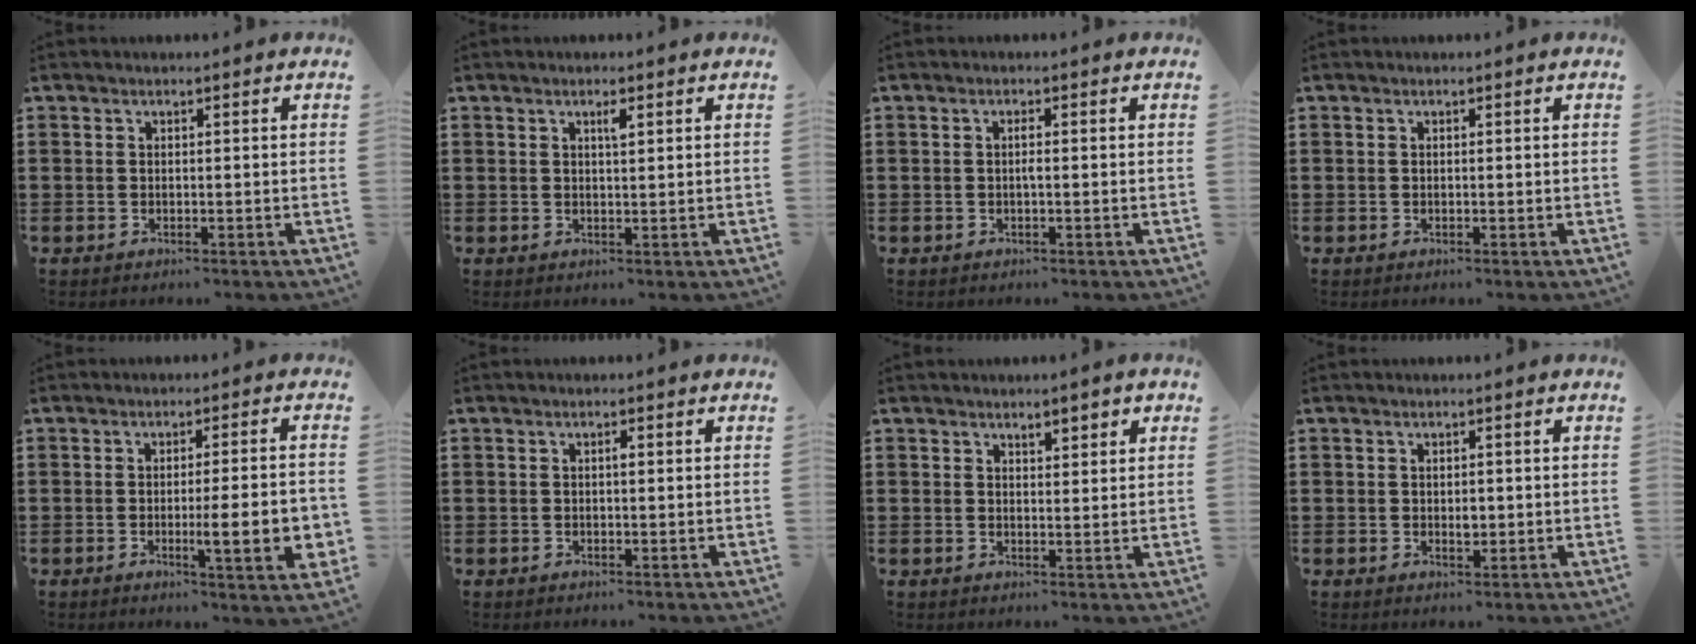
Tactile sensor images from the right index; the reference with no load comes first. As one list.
[{"total": 1.4, "force": [0.7, 0.3, 1.2], "torque": [-0.016, 0.000, 0.008]}, {"total": 1.1, "force": [-0.2, 0.1, 1.1], "torque": [-0.021, -0.003, -0.003]}, {"total": 0.0}, {"total": 8.4, "force": [-1.7, 1.0, 8.2], "torque": [-0.113, -0.013, -0.029]}, {"total": 0.6, "force": [0.1, 0.2, 0.6], "torque": [-0.012, -0.003, 0.002]}, {"total": 1.9, "force": [1.5, 0.6, 1.0], "torque": [-0.022, 0.005, 0.026]}, {"total": 1.9, "force": [0.1, 0.9, 1.6], "torque": [-0.032, 0.003, 0.001]}]